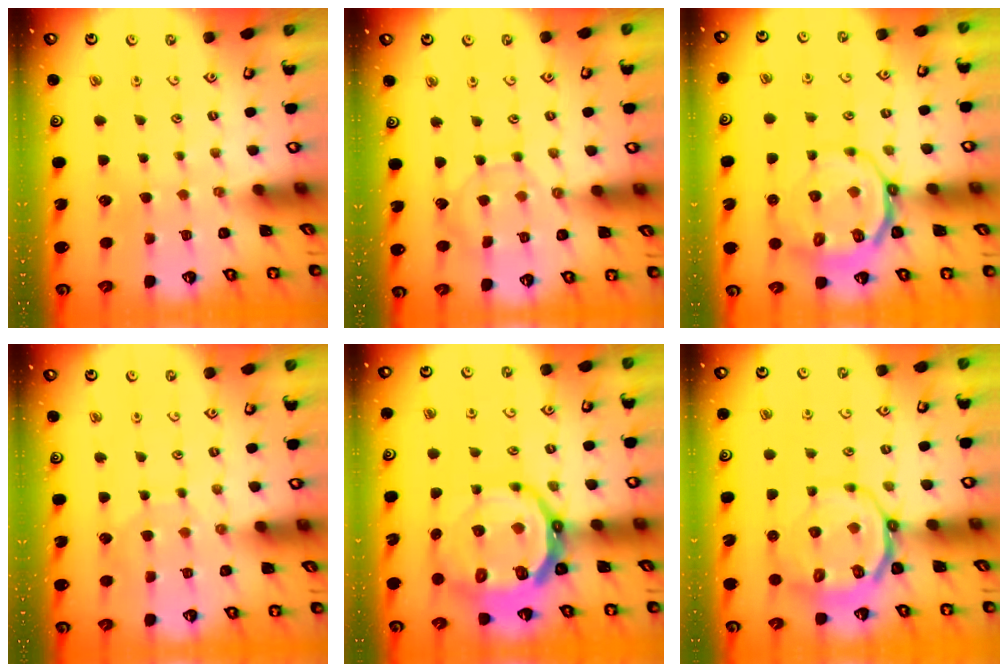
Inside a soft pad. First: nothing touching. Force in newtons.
{"total": 7.9, "press": 7.8, "slide": 0.9}
{"total": 10.7, "press": 10.3, "slide": 2.9}
{"total": 4.9, "press": 4.8, "slide": 0.3}
{"total": 18.2, "press": 17.8, "slide": 3.8}
{"total": 10.7, "press": 10.3, "slide": 2.9}